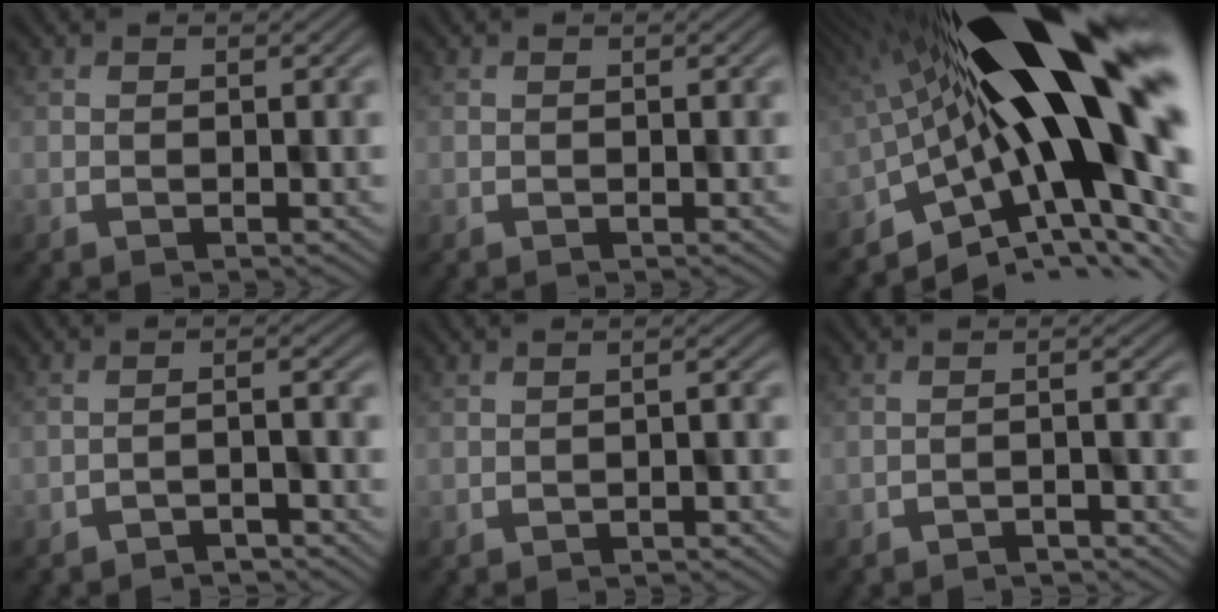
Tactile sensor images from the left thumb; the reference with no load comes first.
{"total": 0.0}
{"total": 20.7, "force": [1.8, 7.0, 19.4], "torque": [-0.295, -0.006, 0.012]}
{"total": 2.9, "force": [-2.6, 0.3, 1.2], "torque": [-0.013, 0.008, -0.044]}
{"total": 1.3, "force": [-1.1, 0.2, 0.7], "torque": [-0.008, 0.004, -0.013]}
{"total": 1.9, "force": [-1.8, 0.1, 0.6], "torque": [-0.008, 0.006, -0.030]}